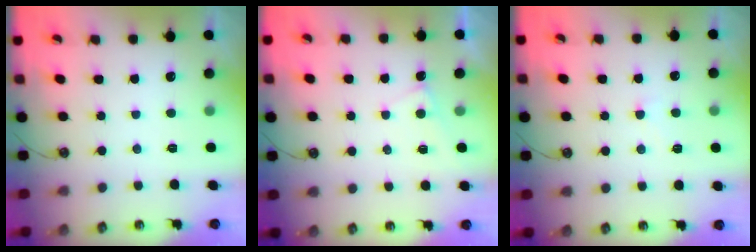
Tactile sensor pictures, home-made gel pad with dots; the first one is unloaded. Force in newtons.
{"total": 1.3, "press": 1.3, "slide": 0.2}
{"total": 4.2, "press": 4.2, "slide": 0.3}